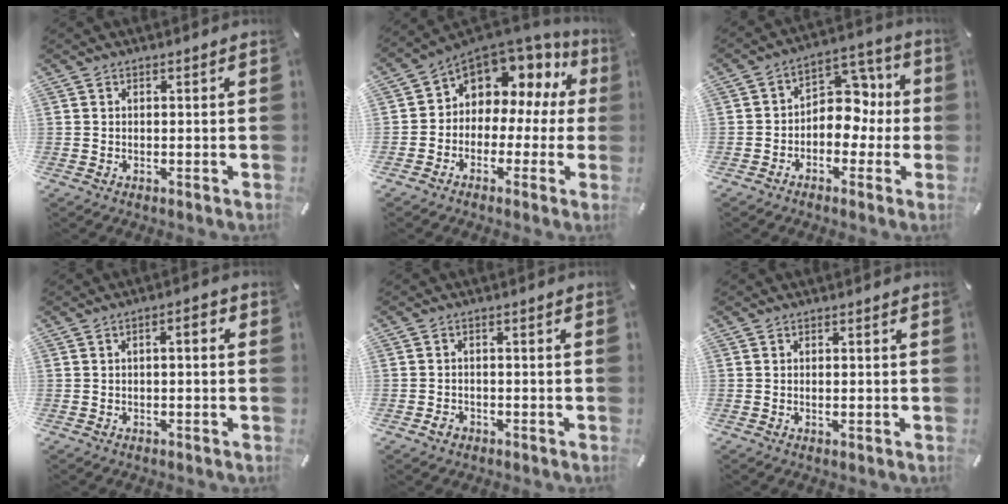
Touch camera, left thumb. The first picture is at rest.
{"total": 7.6, "force": [3.9, 6.0, 2.7], "torque": [-0.057, -0.040, 0.070]}
{"total": 9.5, "force": [-2.0, 7.9, 4.9], "torque": [-0.057, 0.015, -0.036]}
{"total": 2.8, "force": [-0.6, 1.0, 2.5], "torque": [-0.045, 0.010, -0.013]}
{"total": 2.0, "force": [-1.2, 1.5, 0.6], "torque": [-0.010, 0.006, -0.026]}
{"total": 0.8, "force": [-0.1, 0.3, 0.7], "torque": [-0.014, -0.001, -0.002]}